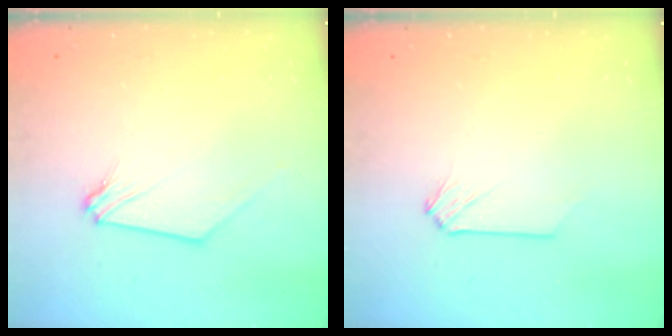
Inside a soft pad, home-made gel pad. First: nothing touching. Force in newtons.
{"total": 0.0}